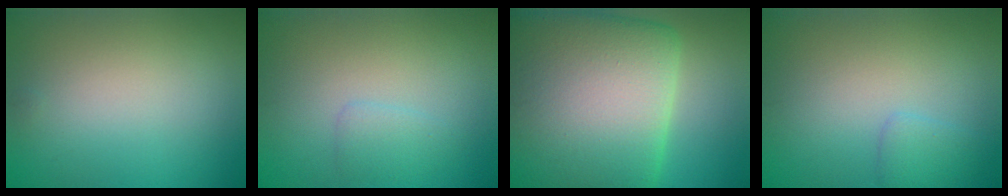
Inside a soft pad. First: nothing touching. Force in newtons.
{"total": 1.5, "press": 1.5, "slide": 0.1}
{"total": 20.5, "press": 20.5, "slide": 0.6}
{"total": 1.6, "press": 1.6, "slide": 0.1}